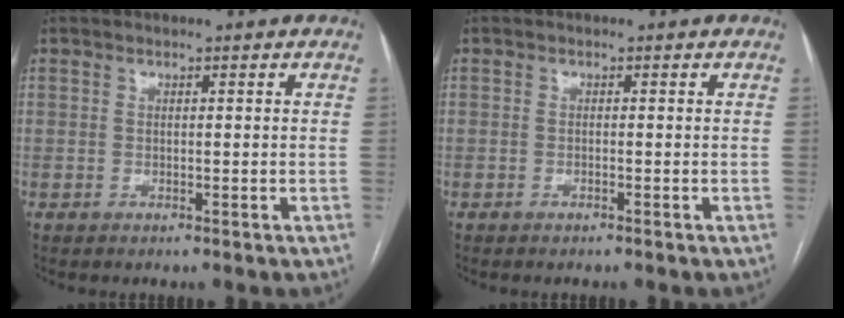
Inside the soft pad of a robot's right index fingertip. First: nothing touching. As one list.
[{"total": 0.0}]